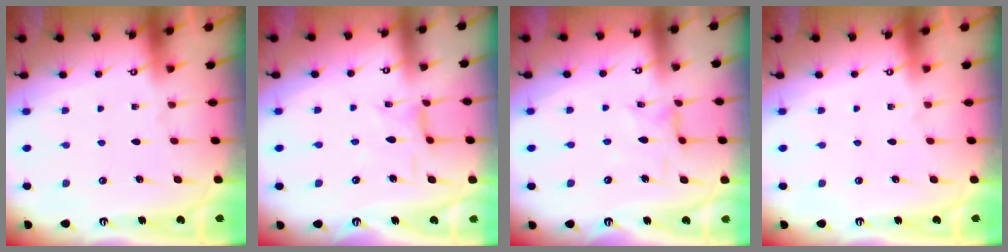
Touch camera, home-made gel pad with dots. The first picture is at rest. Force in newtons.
{"total": 2.3, "press": 2.3, "slide": 0.5}
{"total": 1.7, "press": 1.6, "slide": 0.4}
{"total": 0.0}